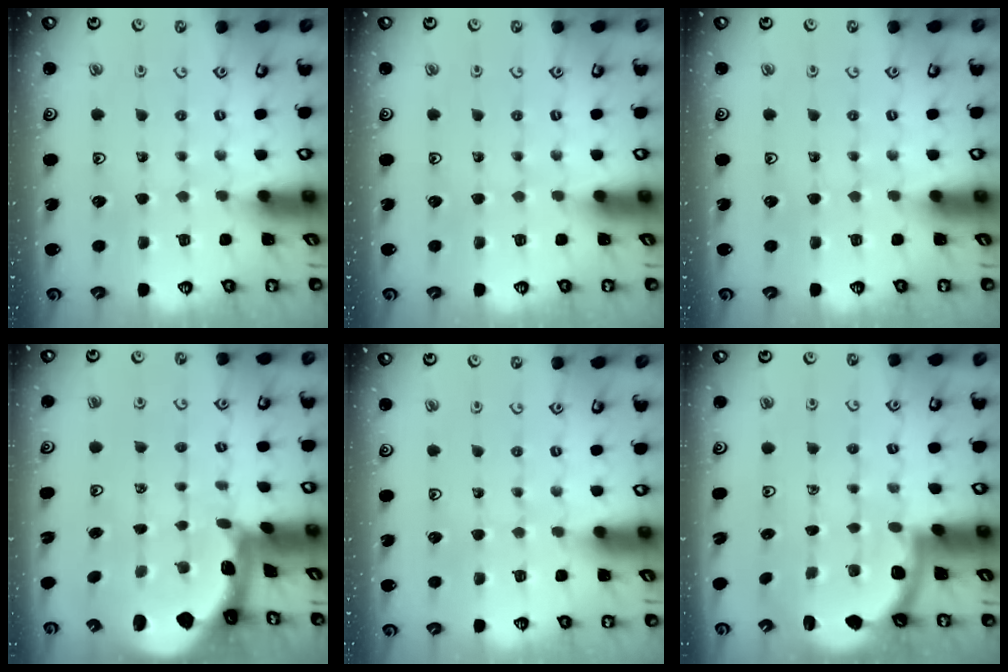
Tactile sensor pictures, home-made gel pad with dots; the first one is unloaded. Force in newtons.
{"total": 0.0}
{"total": 0.0}
{"total": 1.8, "press": 1.7, "slide": 0.4}
{"total": 0.0}
{"total": 2.6, "press": 2.5, "slide": 0.6}